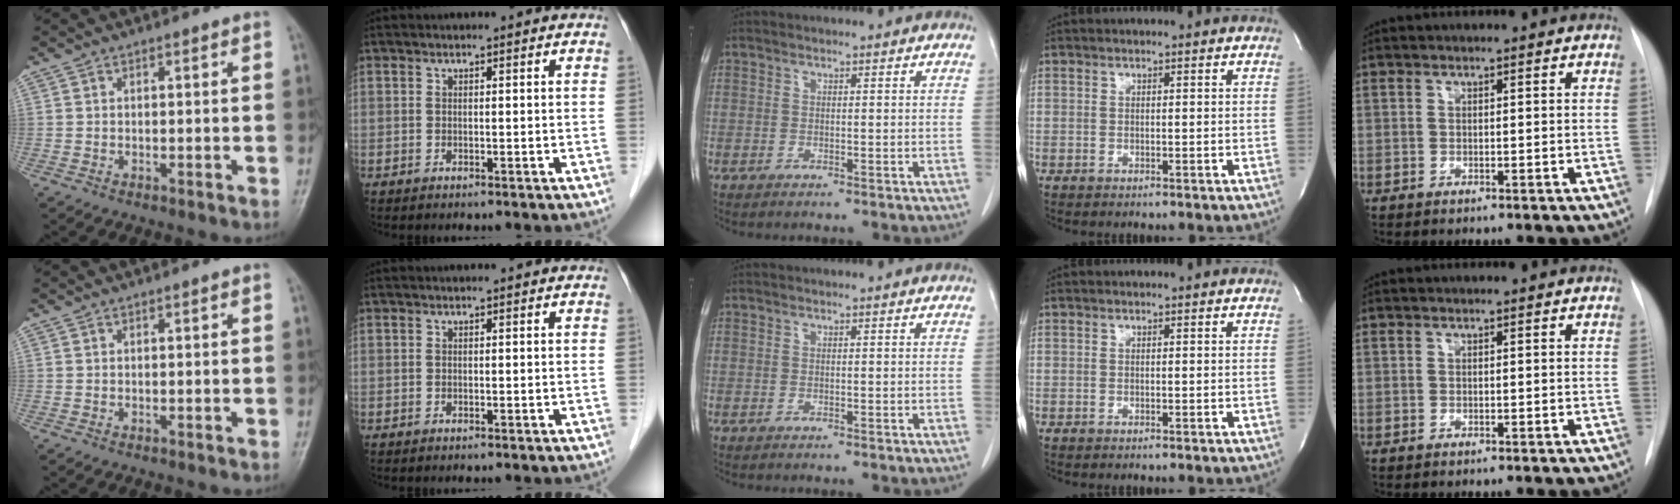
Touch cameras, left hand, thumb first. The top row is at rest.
{}